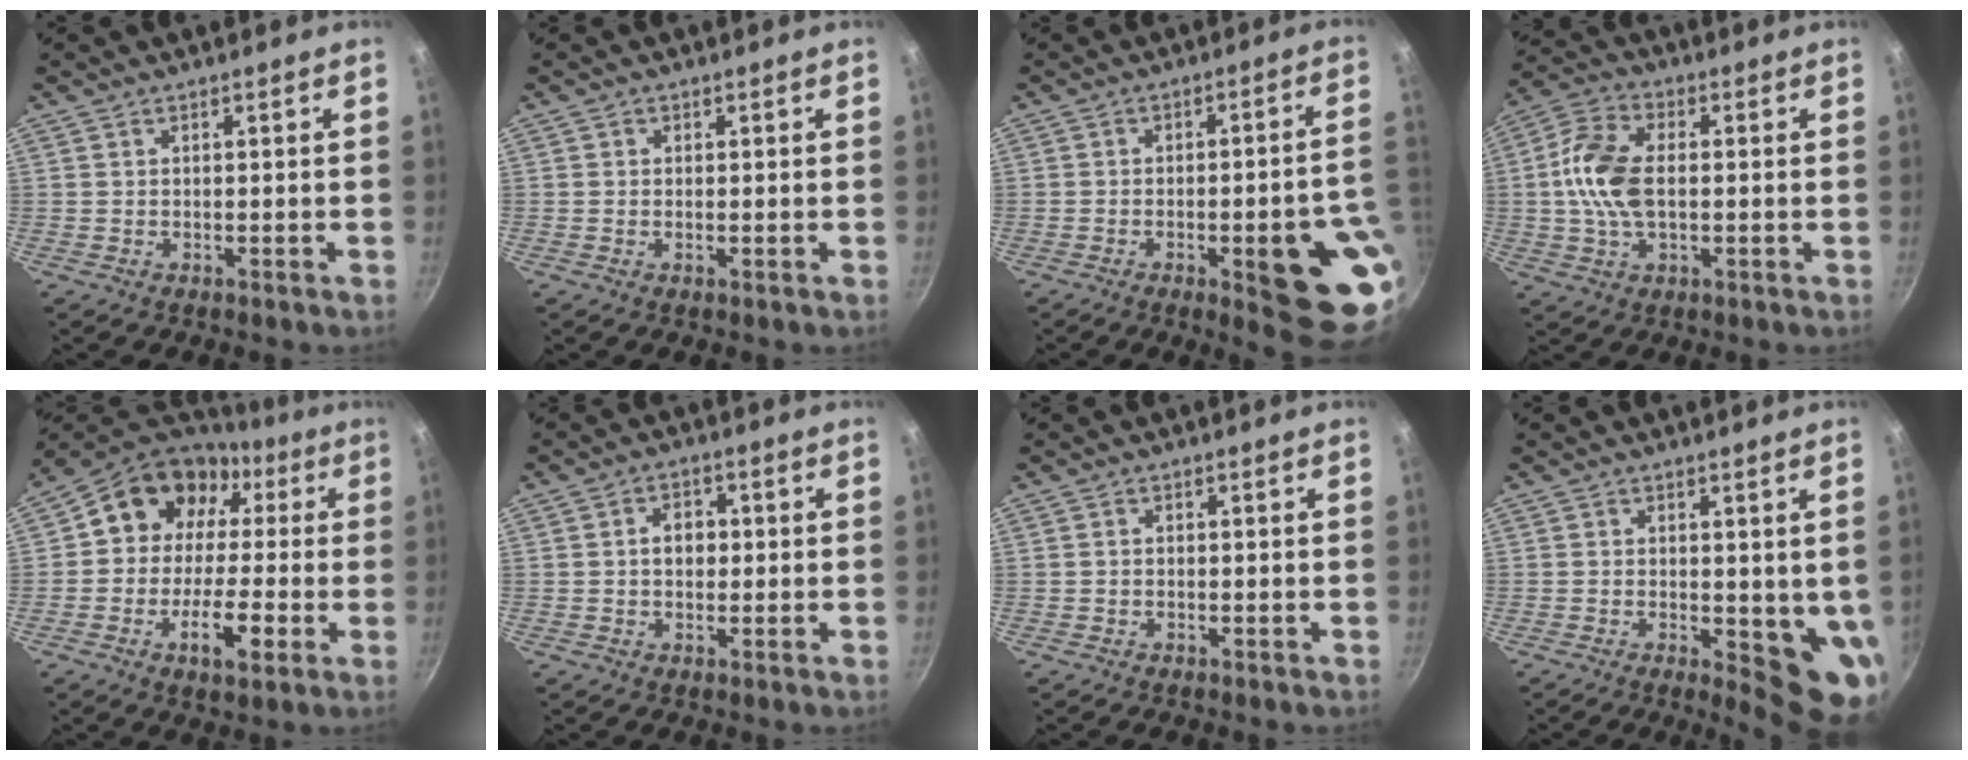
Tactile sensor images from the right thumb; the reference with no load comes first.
{"total": 0.5, "force": [0.0, 0.4, 0.3], "torque": [-0.005, 0.001, -0.002]}
{"total": 17.3, "force": [-4.9, 4.9, 15.8], "torque": [-0.149, 0.019, -0.060]}
{"total": 11.5, "force": [0.1, 6.8, 9.2], "torque": [-0.177, 0.022, -0.010]}
{"total": 16.4, "force": [-0.3, 12.5, 10.5], "torque": [-0.139, 0.040, -0.015]}
{"total": 4.1, "force": [0.1, 3.2, 2.6], "torque": [-0.016, 0.009, -0.001]}
{"total": 0.0}
{"total": 8.2, "force": [-0.5, 3.3, 7.4], "torque": [-0.072, -0.014, -0.001]}